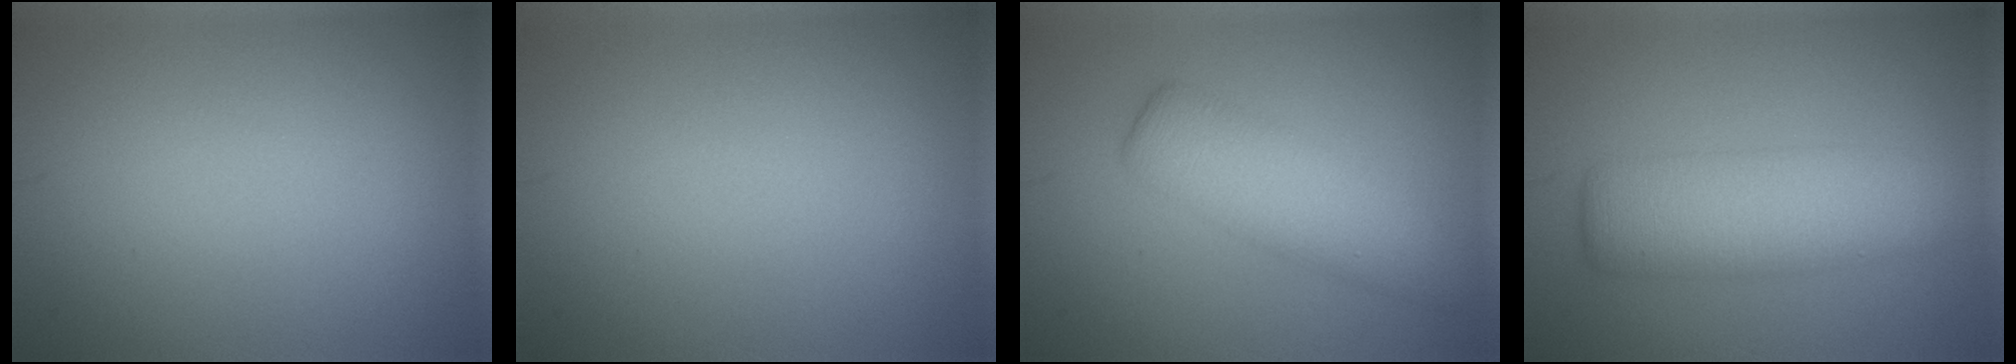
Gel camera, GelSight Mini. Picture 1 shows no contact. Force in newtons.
{"total": 0.0}
{"total": 4.8, "press": 4.8, "slide": 0.1}
{"total": 6.7, "press": 6.7, "slide": 0.2}